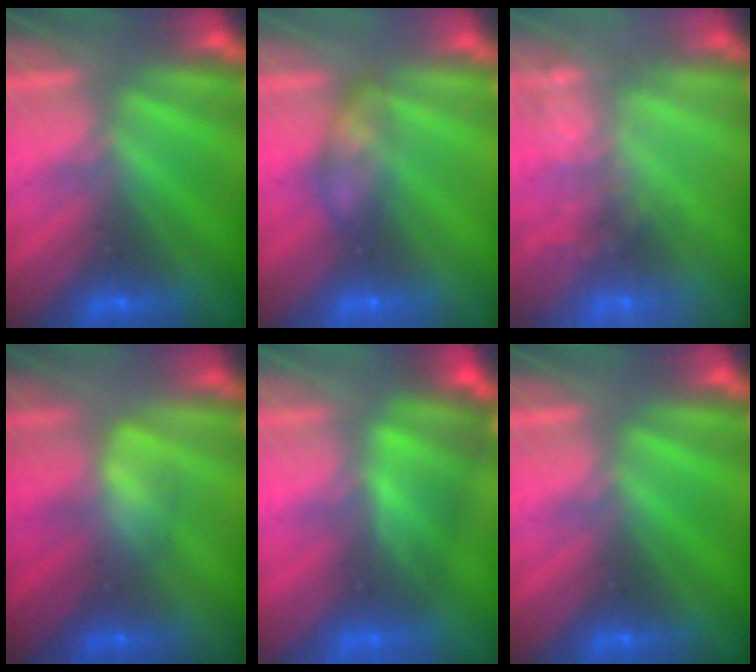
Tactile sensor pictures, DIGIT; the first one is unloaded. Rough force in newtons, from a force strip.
{"total": 2.3}
{"total": 7.8}
{"total": 2.9}
{"total": 4.4}
{"total": 0.0}